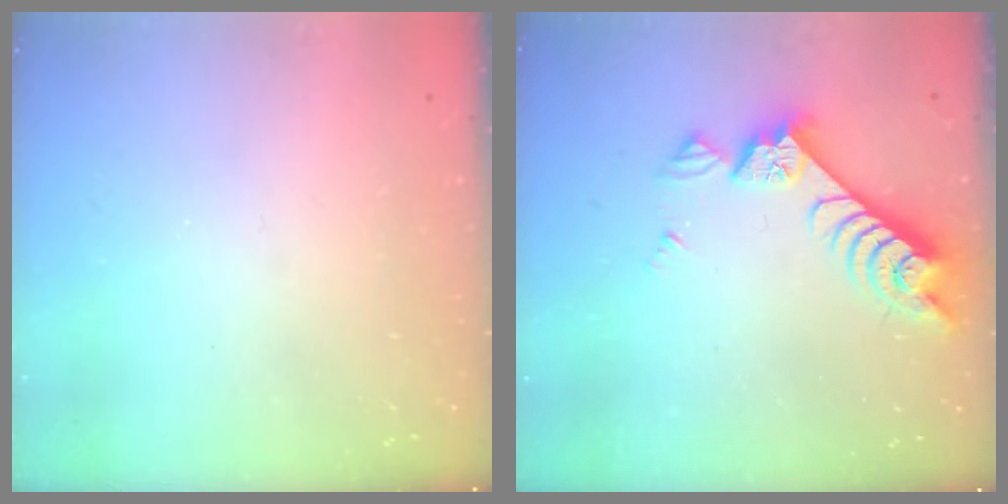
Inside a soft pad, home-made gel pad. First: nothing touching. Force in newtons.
{"total": 7.8, "press": 7.7, "slide": 1.2}